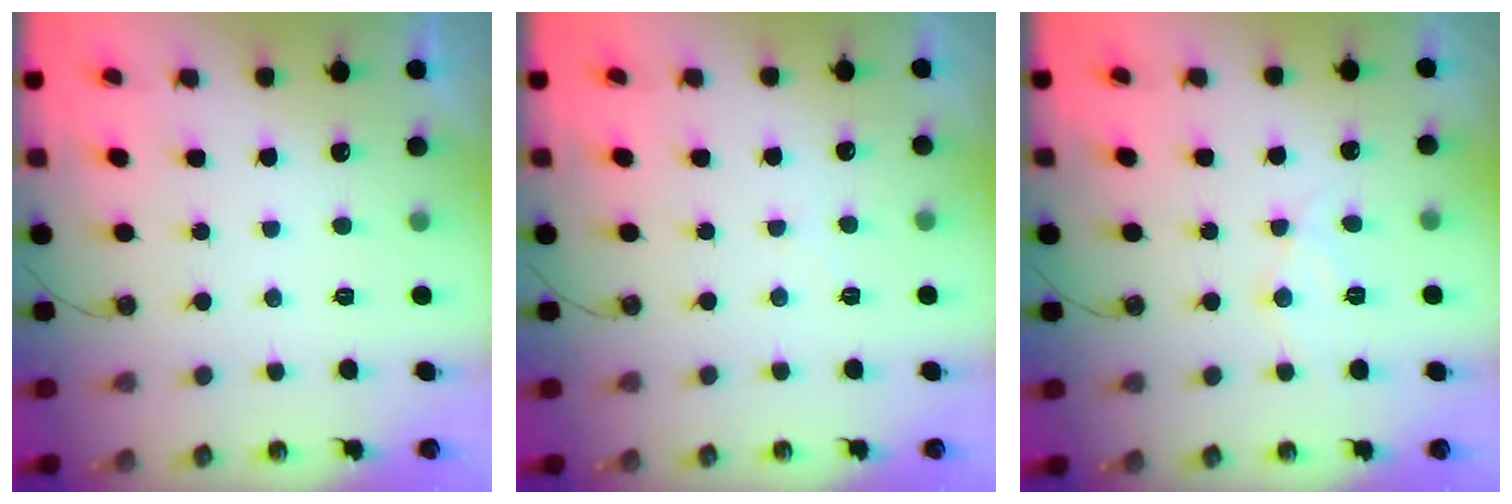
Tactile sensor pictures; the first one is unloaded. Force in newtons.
{"total": 3.3, "press": 3.3, "slide": 0.6}
{"total": 8.9, "press": 8.9, "slide": 0.1}